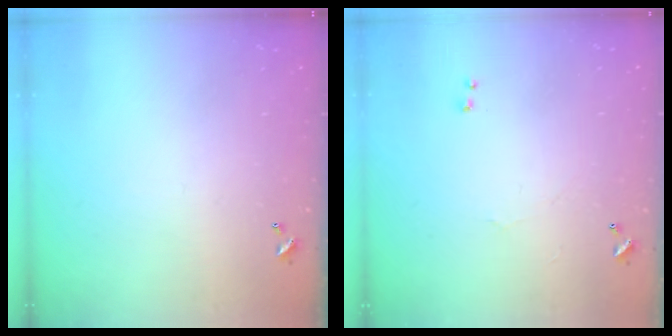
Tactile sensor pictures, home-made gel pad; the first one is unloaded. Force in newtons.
{"total": 1.0, "press": 0.5, "slide": 0.8}